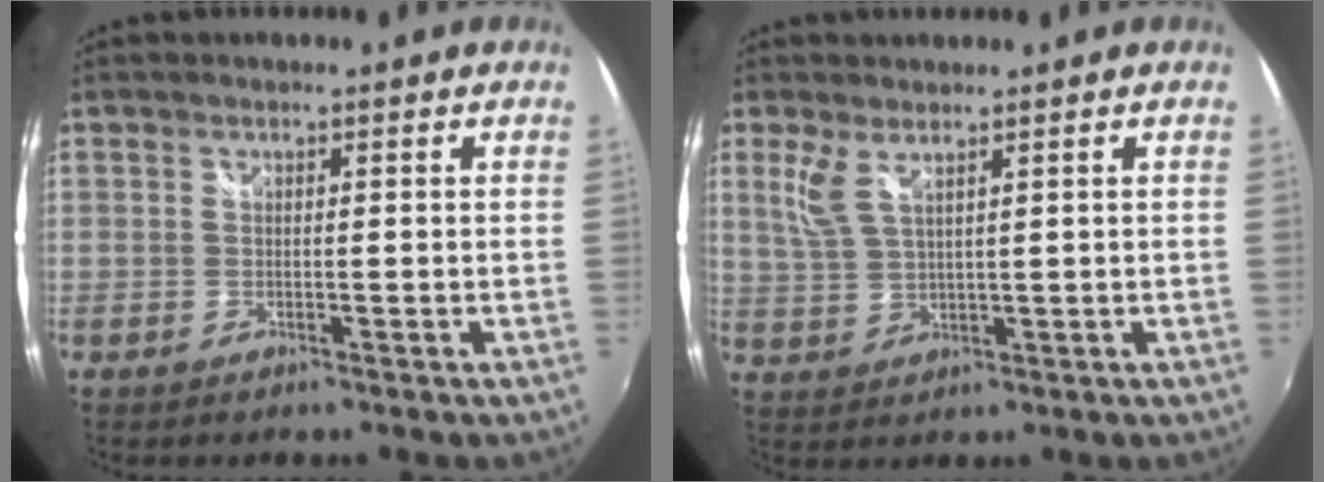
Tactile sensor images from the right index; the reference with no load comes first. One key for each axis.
{"total": 4.3, "fx": 2.6, "fy": 1.2, "fz": 3.2, "tx": -0.072, "ty": -0.004, "tz": 0.057}